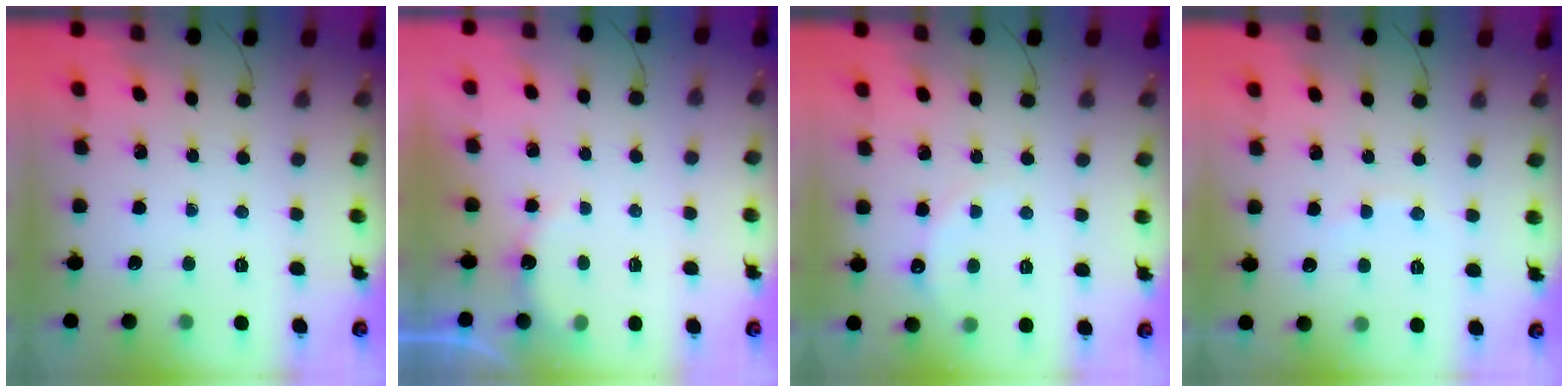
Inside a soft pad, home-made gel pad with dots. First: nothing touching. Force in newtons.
{"total": 5.8, "press": 5.7, "slide": 1.1}
{"total": 4.6, "press": 4.4, "slide": 1.5}
{"total": 4.9, "press": 4.8, "slide": 0.9}